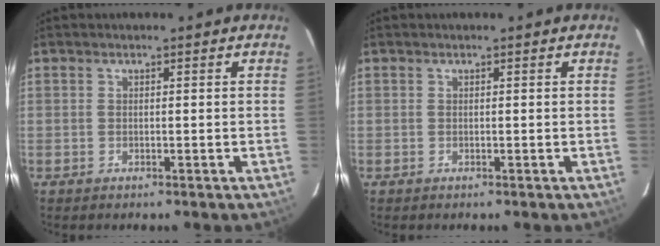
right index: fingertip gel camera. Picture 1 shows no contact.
{"total": 0.0}